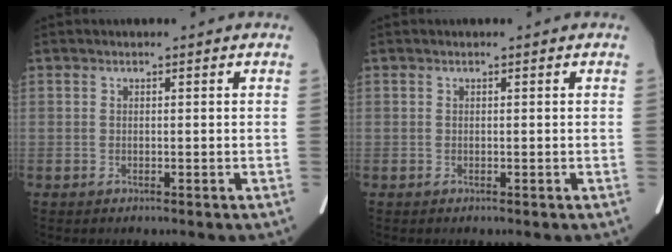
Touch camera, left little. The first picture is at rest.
{"total": 0.0}